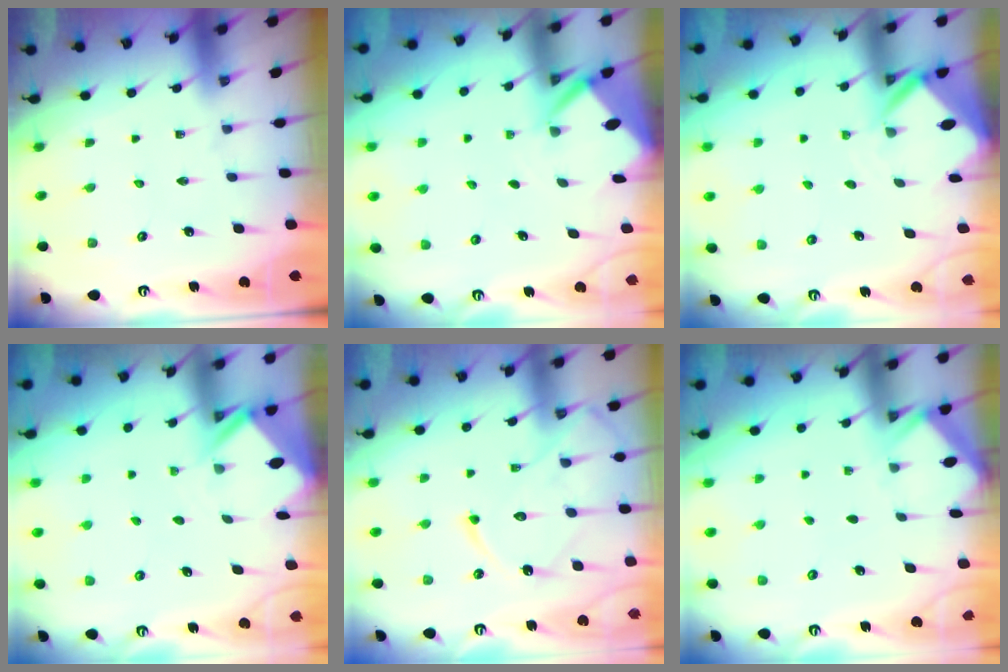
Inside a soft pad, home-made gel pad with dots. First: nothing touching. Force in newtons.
{"total": 2.7, "press": 2.7, "slide": 0.2}
{"total": 3.2, "press": 3.2, "slide": 0.2}
{"total": 2.4, "press": 2.4, "slide": 0.1}
{"total": 14.4, "press": 14.4, "slide": 1.1}
{"total": 2.4, "press": 2.3, "slide": 0.4}